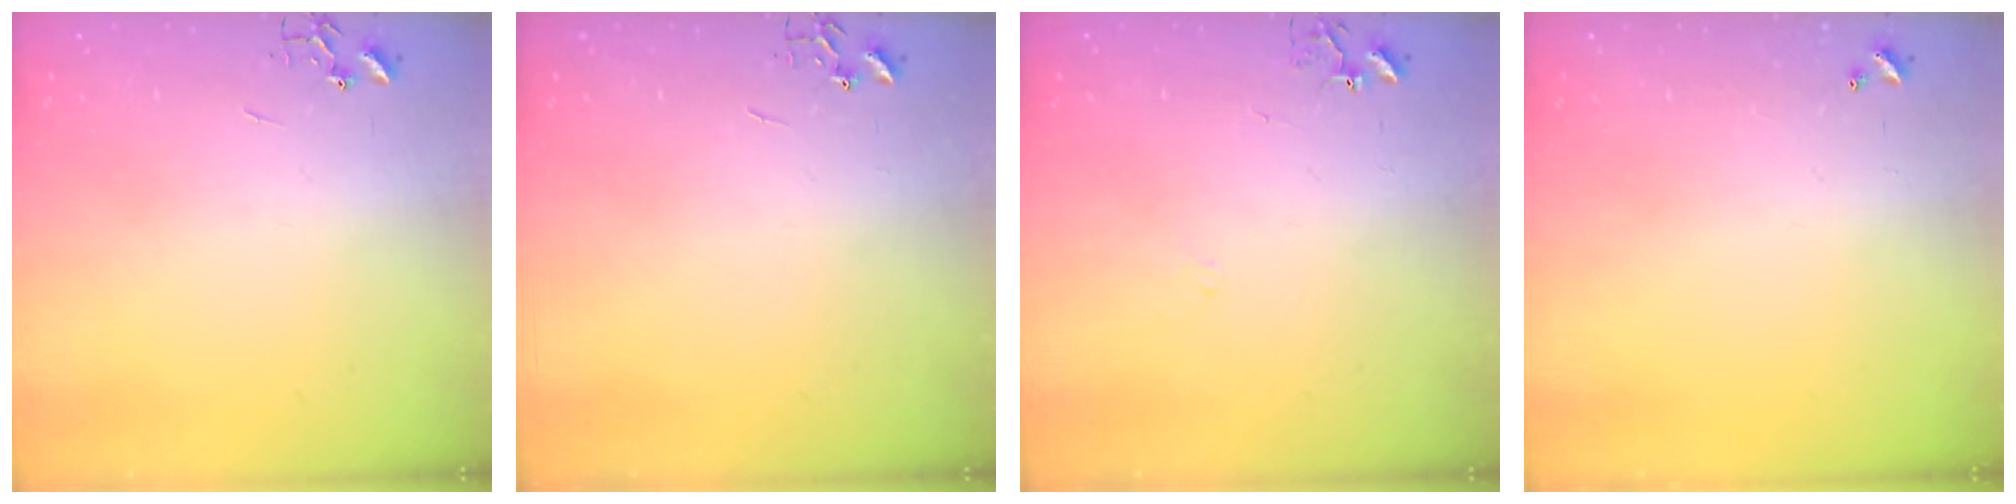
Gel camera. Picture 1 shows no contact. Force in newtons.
{"total": 0.0}
{"total": 6.8, "press": 6.8, "slide": 0.5}
{"total": 0.0}